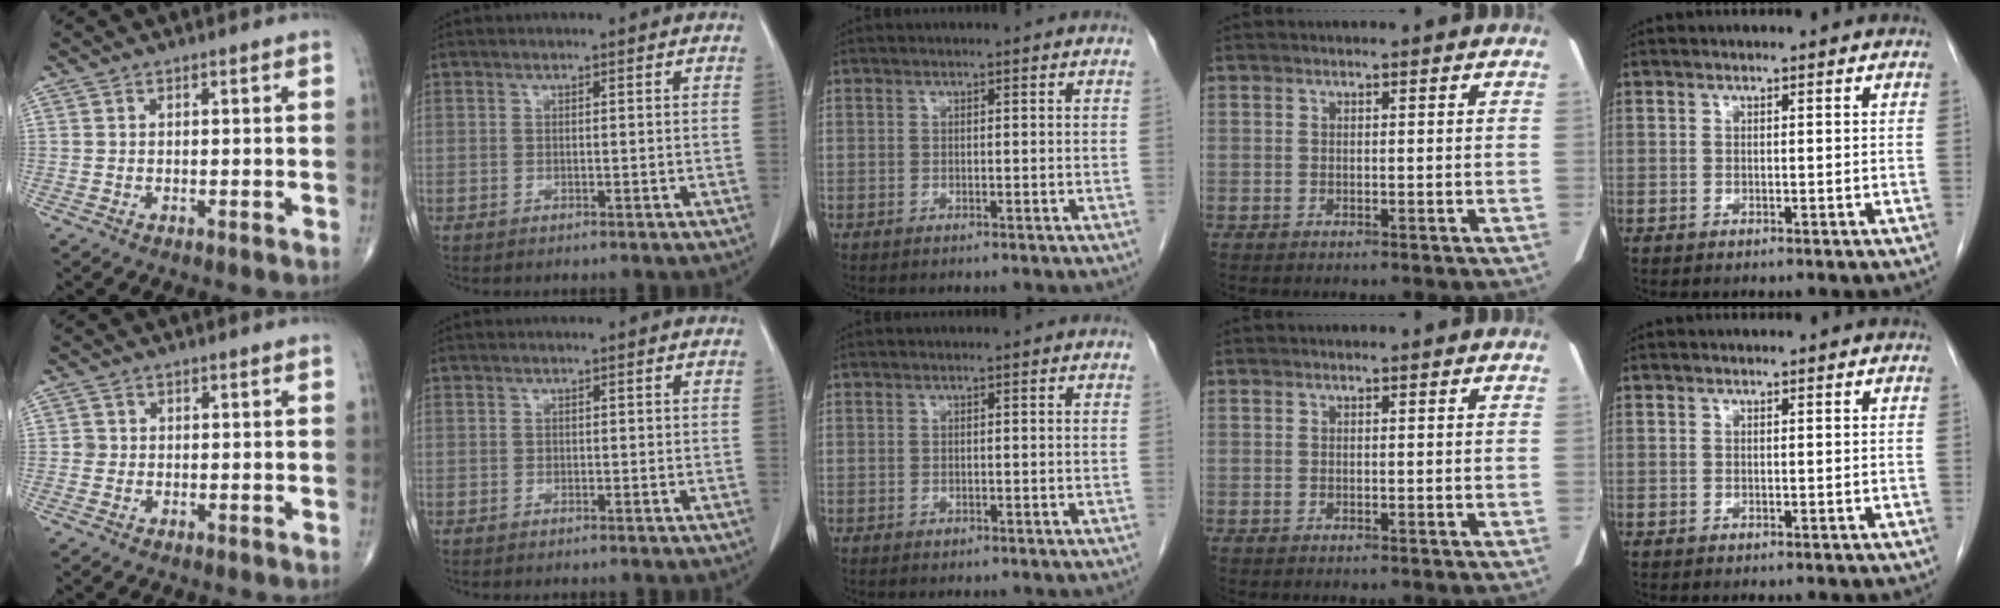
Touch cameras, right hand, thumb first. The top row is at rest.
{"thumb": {"total": 1.2, "force": [-0.1, 1.2, 0.1], "torque": [0.006, 0.004, -0.003]}}